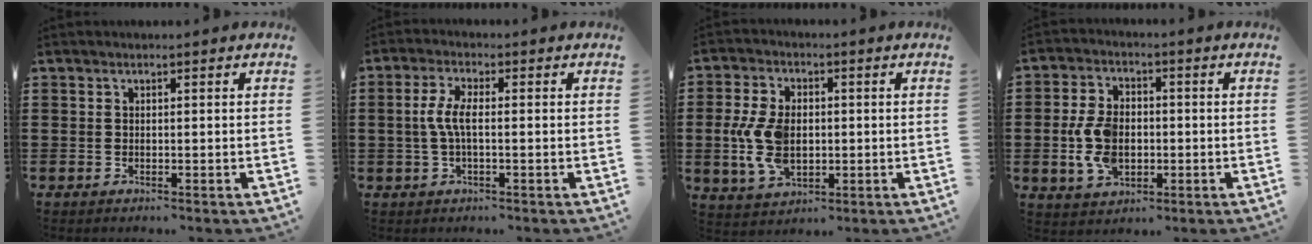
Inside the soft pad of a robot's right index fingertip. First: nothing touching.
{"total": 4.7, "force": [-0.2, 1.5, 4.4], "torque": [-0.110, -0.006, -0.016]}
{"total": 8.9, "force": [-0.5, 5.7, 6.9], "torque": [-0.169, 0.004, -0.015]}
{"total": 7.8, "force": [-1.0, 5.1, 5.8], "torque": [-0.141, 0.004, -0.023]}